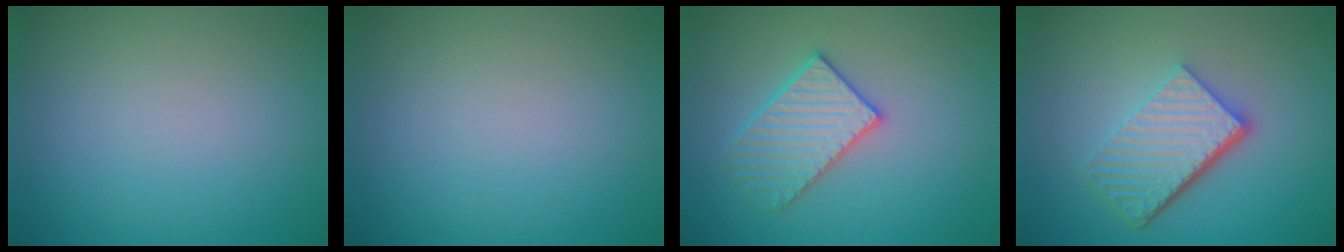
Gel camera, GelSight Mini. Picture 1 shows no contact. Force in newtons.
{"total": 0.0}
{"total": 3.2, "press": 3.2, "slide": 0.4}
{"total": 6.0, "press": 4.1, "slide": 4.3}